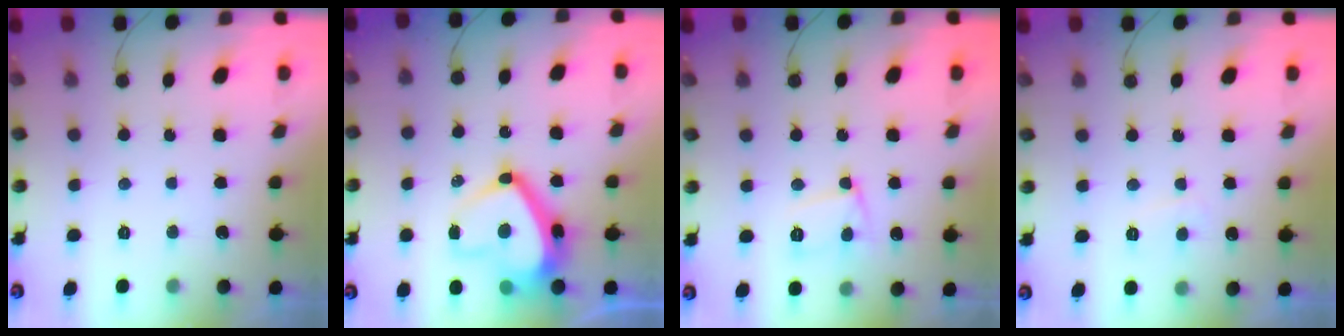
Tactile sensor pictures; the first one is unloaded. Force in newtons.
{"total": 15.0, "press": 14.8, "slide": 2.4}
{"total": 9.9, "press": 9.8, "slide": 0.8}
{"total": 2.4, "press": 2.3, "slide": 0.5}